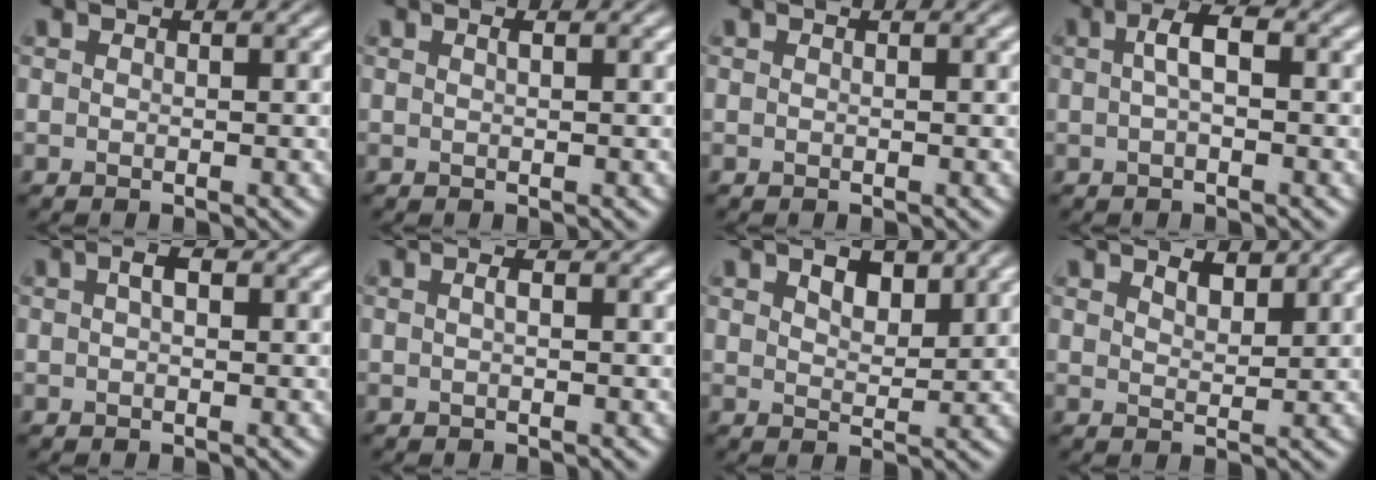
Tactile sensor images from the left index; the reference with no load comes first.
{"total": 0.5, "force": [0.2, 0.2, 0.4], "torque": [-0.008, 0.003, 0.004]}
{"total": 0.0}
{"total": 2.5, "force": [0.2, 0.8, 2.3], "torque": [-0.046, 0.007, 0.001]}
{"total": 1.4, "force": [0.3, 0.6, 1.2], "torque": [-0.022, 0.005, 0.004]}
{"total": 0.7, "force": [0.0, 0.1, 0.7], "torque": [-0.016, 0.004, 0.002]}
{"total": 2.7, "force": [1.7, 1.4, 1.7], "torque": [-0.034, 0.002, 0.030]}
{"total": 1.8, "force": [1.5, 0.7, 0.8], "torque": [-0.019, -0.002, 0.028]}